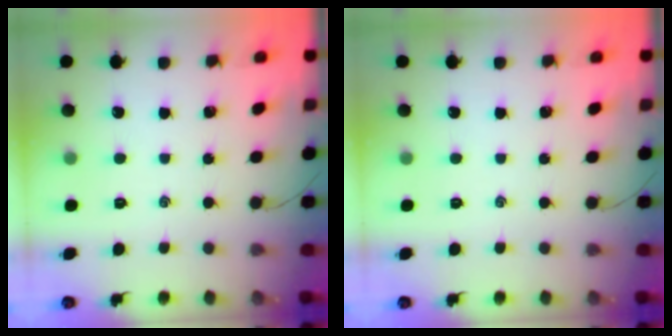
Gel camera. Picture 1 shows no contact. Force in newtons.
{"total": 0.0}